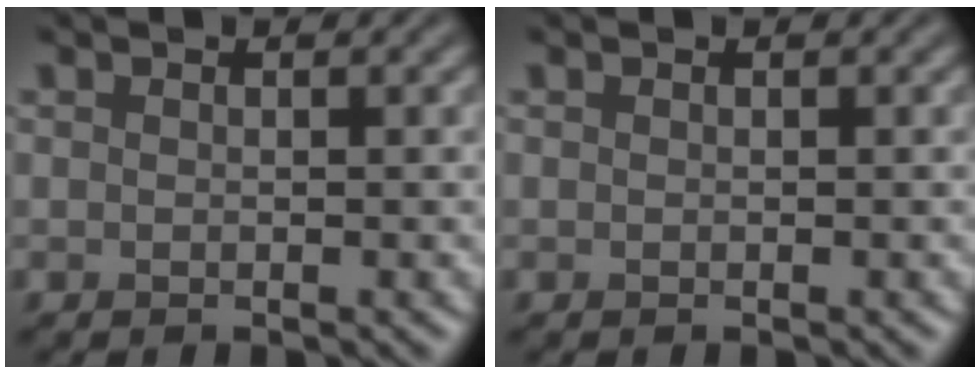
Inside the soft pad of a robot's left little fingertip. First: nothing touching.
{"total": 0.0}